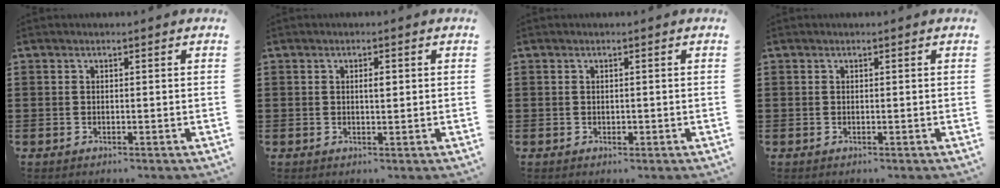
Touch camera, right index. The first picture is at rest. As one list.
[{"total": 1.6, "force": [0.3, 0.5, 1.5], "torque": [-0.031, 0.003, 0.003]}, {"total": 0.8, "force": [-0.1, 0.5, 0.6], "torque": [-0.012, 0.000, -0.001]}, {"total": 0.0}]